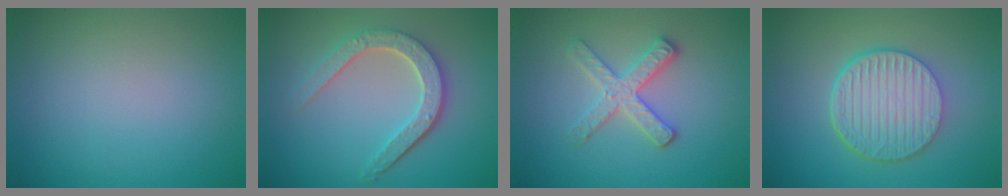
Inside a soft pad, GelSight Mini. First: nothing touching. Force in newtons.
{"total": 4.7, "press": 3.7, "slide": 2.9}
{"total": 3.1, "press": 2.9, "slide": 1.2}
{"total": 6.5, "press": 4.8, "slide": 4.5}